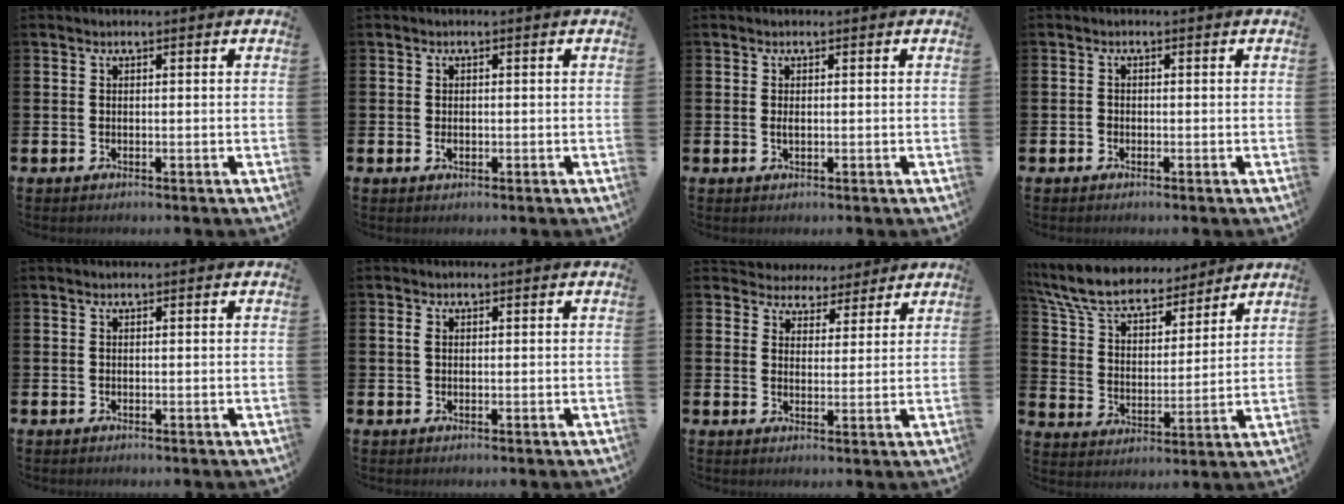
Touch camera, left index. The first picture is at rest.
{"total": 1.1, "force": [-0.1, 0.8, 0.7], "torque": [-0.009, 0.002, -0.005]}
{"total": 0.6, "force": [-0.5, 0.2, 0.4], "torque": [-0.002, 0.001, -0.011]}
{"total": 1.2, "force": [-1.0, 0.5, -0.2], "torque": [0.009, 0.001, -0.023]}
{"total": 0.0}
{"total": 1.3, "force": [0.5, 0.8, 0.9], "torque": [-0.010, 0.002, 0.007]}
{"total": 3.7, "force": [3.2, 1.6, -0.9], "torque": [0.002, -0.025, 0.054]}
{"total": 9.3, "force": [8.4, 2.8, 2.9], "torque": [-0.096, -0.050, 0.151]}